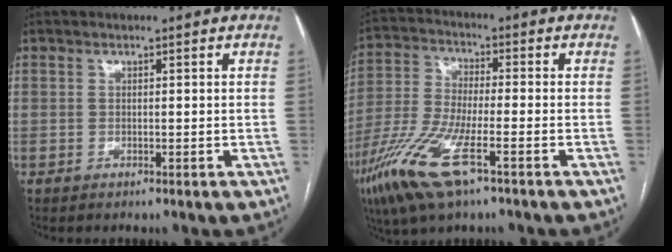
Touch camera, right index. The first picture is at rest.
{"total": 12.6, "force": [-6.7, 2.5, 10.4], "torque": [-0.225, -0.024, -0.126]}